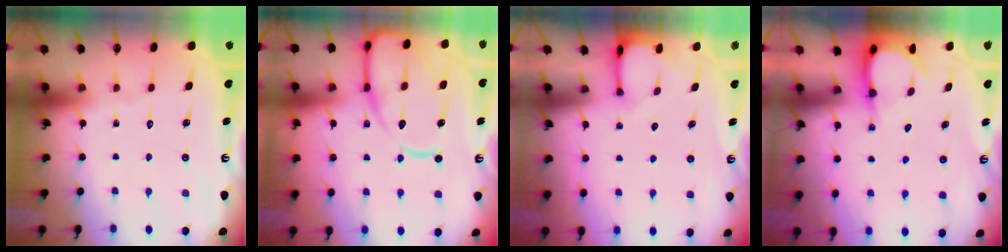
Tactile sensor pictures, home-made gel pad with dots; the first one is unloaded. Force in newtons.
{"total": 14.8, "press": 14.7, "slide": 1.7}
{"total": 2.3, "press": 2.3, "slide": 0.4}
{"total": 3.9, "press": 3.9, "slide": 0.2}